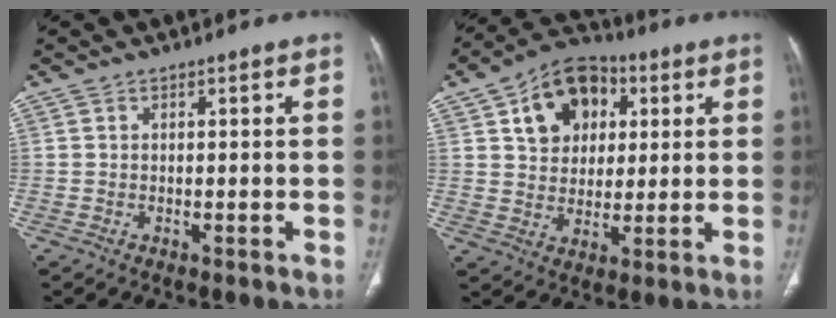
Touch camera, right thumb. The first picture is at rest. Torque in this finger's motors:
{"motor_torque": [-0.12, 0.25, 0.02, 0.01, 0.09]}